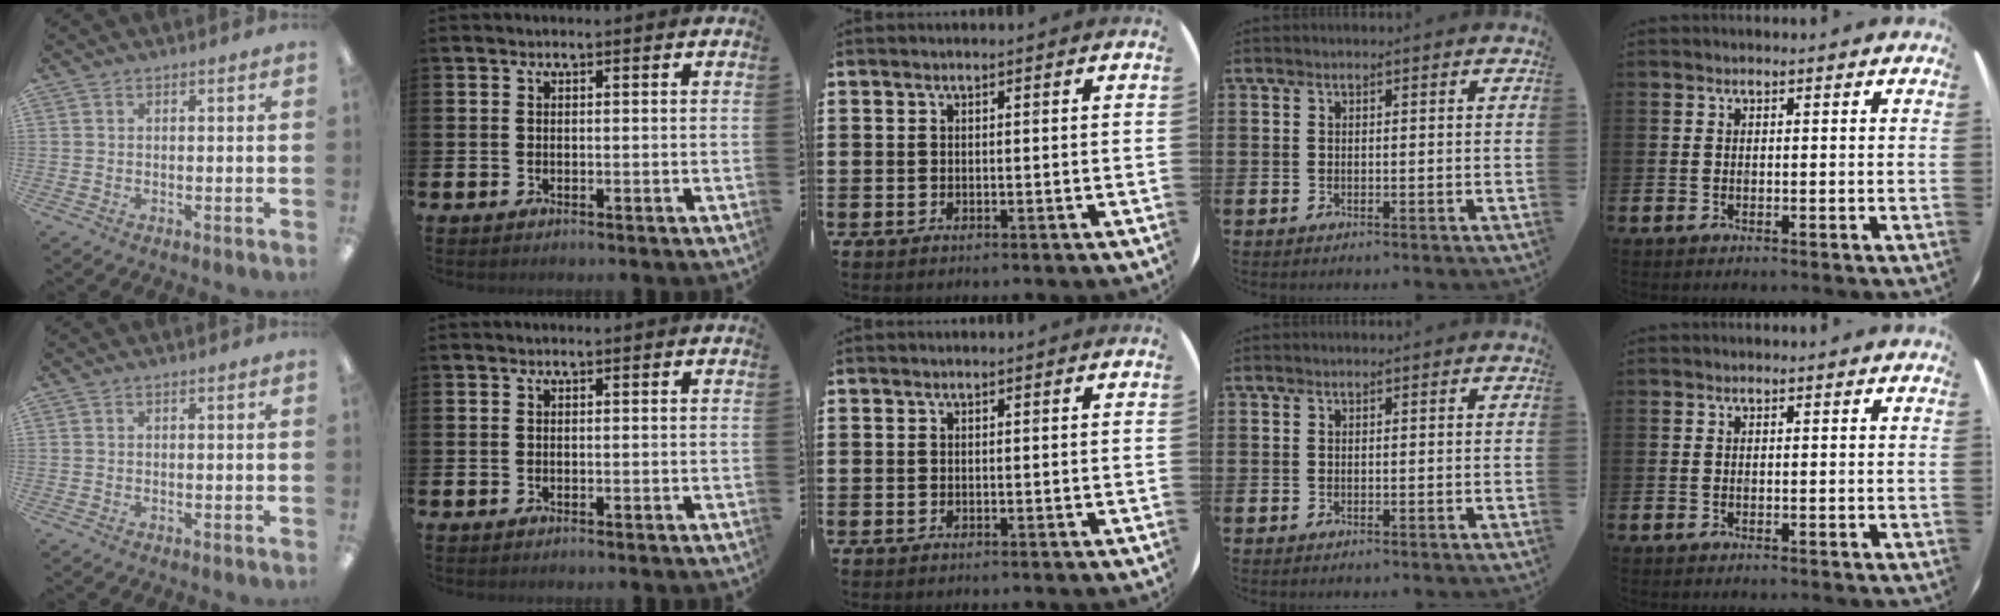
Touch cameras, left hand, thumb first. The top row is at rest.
{}